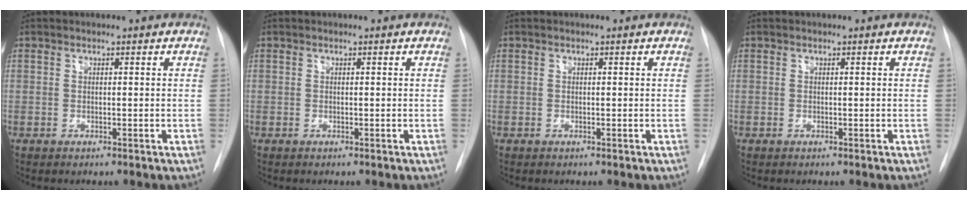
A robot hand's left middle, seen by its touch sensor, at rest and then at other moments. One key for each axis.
{"total": 0.0}
{"total": 0.0}
{"total": 0.0}